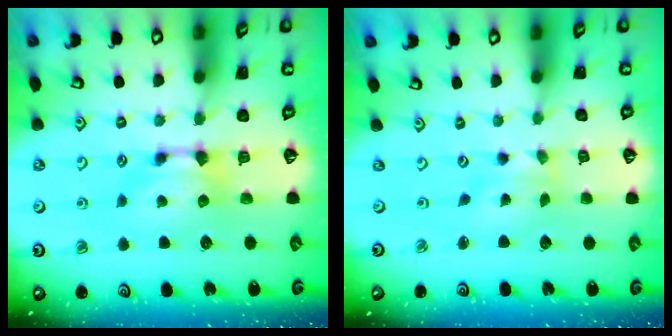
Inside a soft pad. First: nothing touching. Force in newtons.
{"total": 2.4, "press": 2.2, "slide": 1.0}